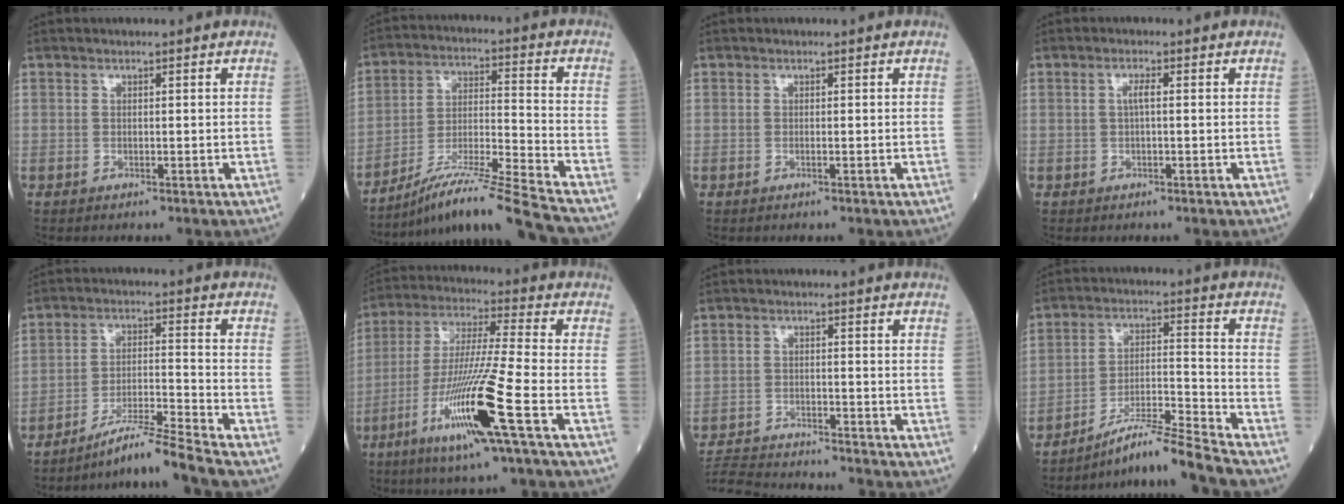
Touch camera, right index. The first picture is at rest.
{"total": 16.0, "force": [-14.0, -2.3, 7.3], "torque": [-0.128, -0.006, -0.246]}
{"total": 0.0}
{"total": 1.6, "force": [0.1, 0.2, 1.6], "torque": [-0.031, 0.004, 0.001]}
{"total": 8.3, "force": [-7.2, -2.9, 2.9], "torque": [-0.052, -0.009, -0.129]}
{"total": 15.1, "force": [-6.5, -1.2, 13.6], "torque": [-0.276, -0.021, -0.124]}
{"total": 11.5, "force": [-11.1, 0.4, 3.0], "torque": [-0.050, -0.004, -0.178]}
{"total": 10.7, "force": [-9.5, -2.3, 4.2], "torque": [-0.068, 0.003, -0.168]}